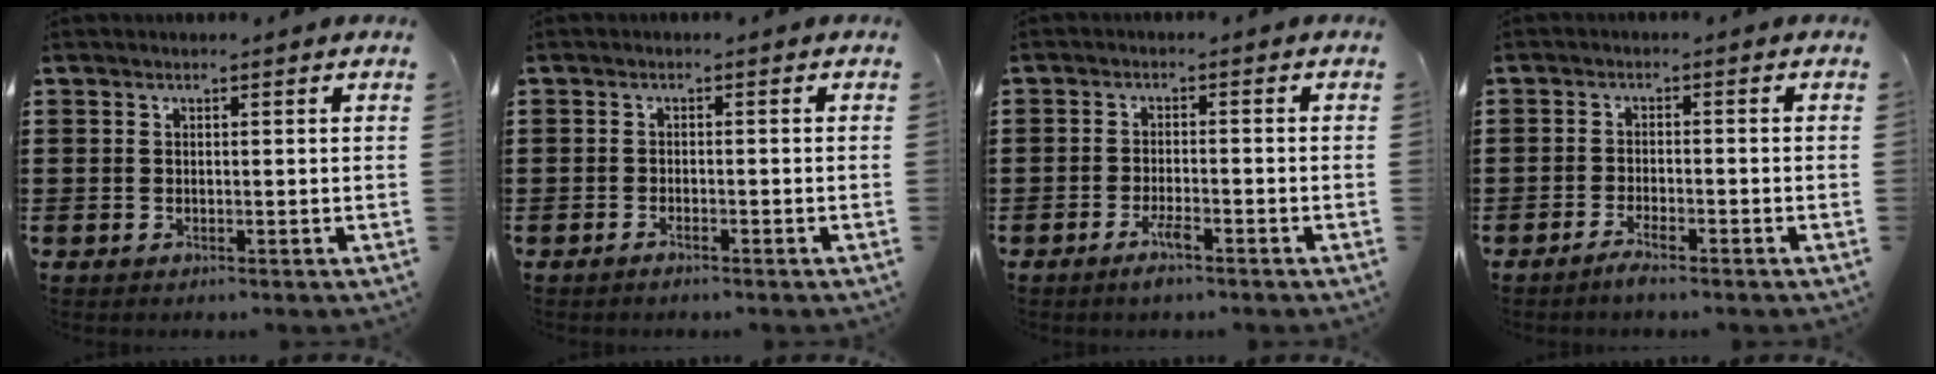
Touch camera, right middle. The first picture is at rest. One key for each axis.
{"total": 0.9, "fx": -0.7, "fy": 0.0, "fz": 0.5, "tx": -0.013, "ty": -0.005, "tz": -0.013}
{"total": 3.0, "fx": -1.9, "fy": 0.4, "fz": 2.3, "tx": -0.045, "ty": -0.002, "tz": -0.035}
{"total": 2.1, "fx": -1.8, "fy": 0.1, "fz": 1.2, "tx": -0.029, "ty": -0.002, "tz": -0.035}